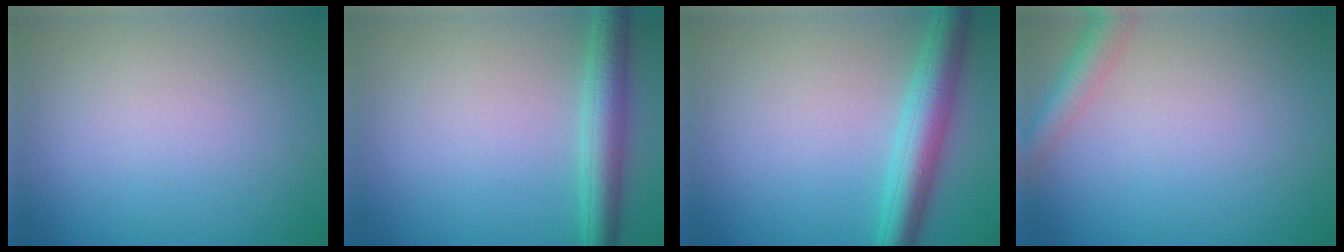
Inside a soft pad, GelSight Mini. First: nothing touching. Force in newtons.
{"total": 4.2, "press": 4.2, "slide": 0.2}
{"total": 5.0, "press": 5.0, "slide": 0.1}
{"total": 2.9, "press": 2.9, "slide": 0.2}